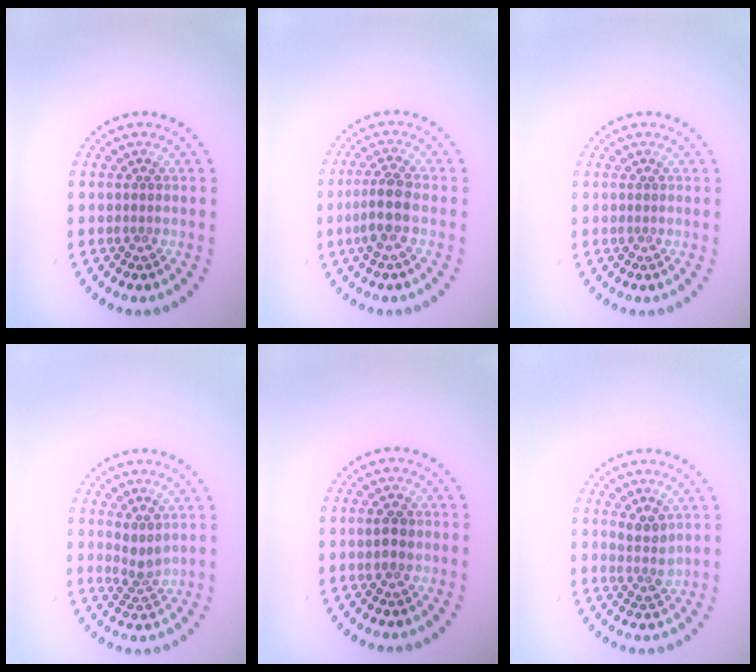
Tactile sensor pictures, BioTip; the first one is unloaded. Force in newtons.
{"total": 2.9, "press": 2.5, "slide": 1.4}
{"total": 0.0}
{"total": 2.1, "press": 1.6, "slide": 1.4}
{"total": 1.6, "press": 1.6, "slide": 0.1}
{"total": 1.8, "press": 1.4, "slide": 1.2}